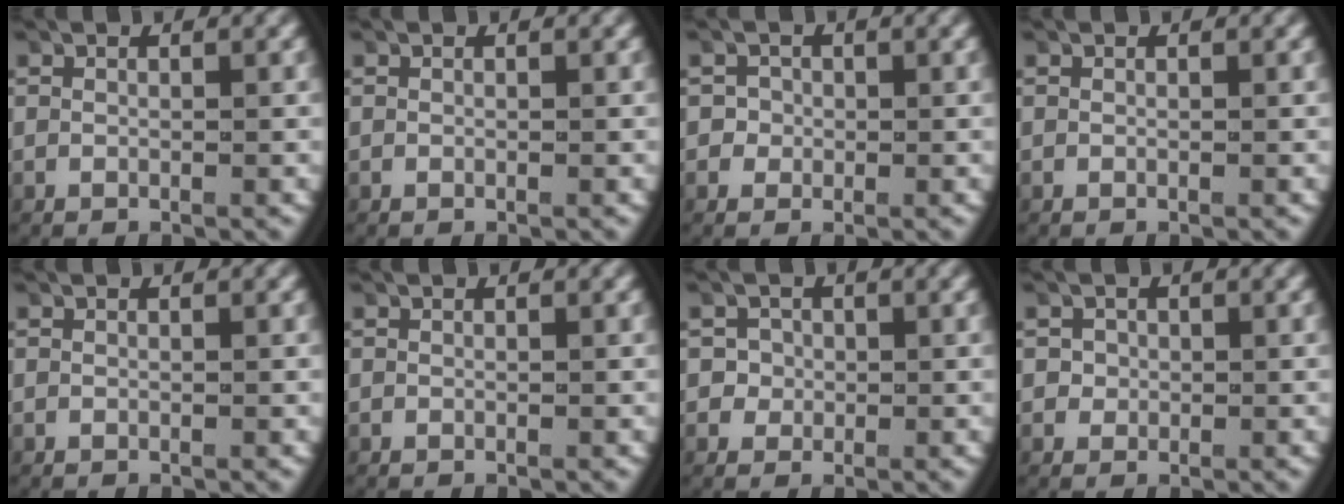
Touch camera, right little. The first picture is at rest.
{"total": 0.0}
{"total": 1.6, "force": [-0.2, 1.5, 0.4], "torque": [-0.018, -0.006, -0.002]}
{"total": 0.0}
{"total": 0.0}
{"total": 0.0}
{"total": 2.2, "force": [0.0, 2.1, 0.7], "torque": [-0.023, -0.008, 0.002]}
{"total": 1.1, "force": [0.0, 1.1, 0.4], "torque": [-0.018, -0.007, 0.003]}